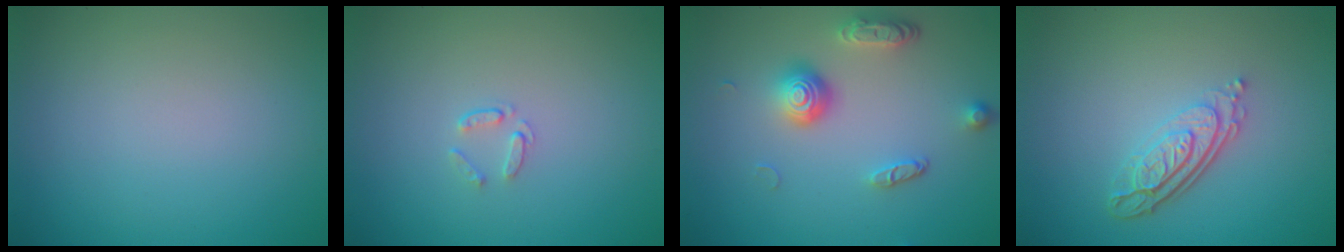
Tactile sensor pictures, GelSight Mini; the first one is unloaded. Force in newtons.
{"total": 0.7, "press": 0.5, "slide": 0.5}
{"total": 3.7, "press": 2.8, "slide": 2.3}
{"total": 4.0, "press": 2.8, "slide": 2.8}